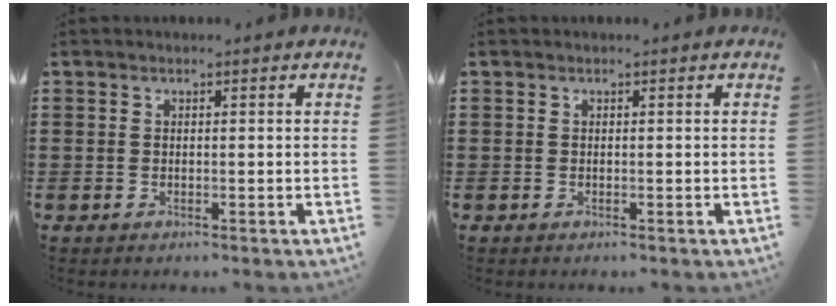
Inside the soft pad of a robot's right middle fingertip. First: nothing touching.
{"total": 0.0}